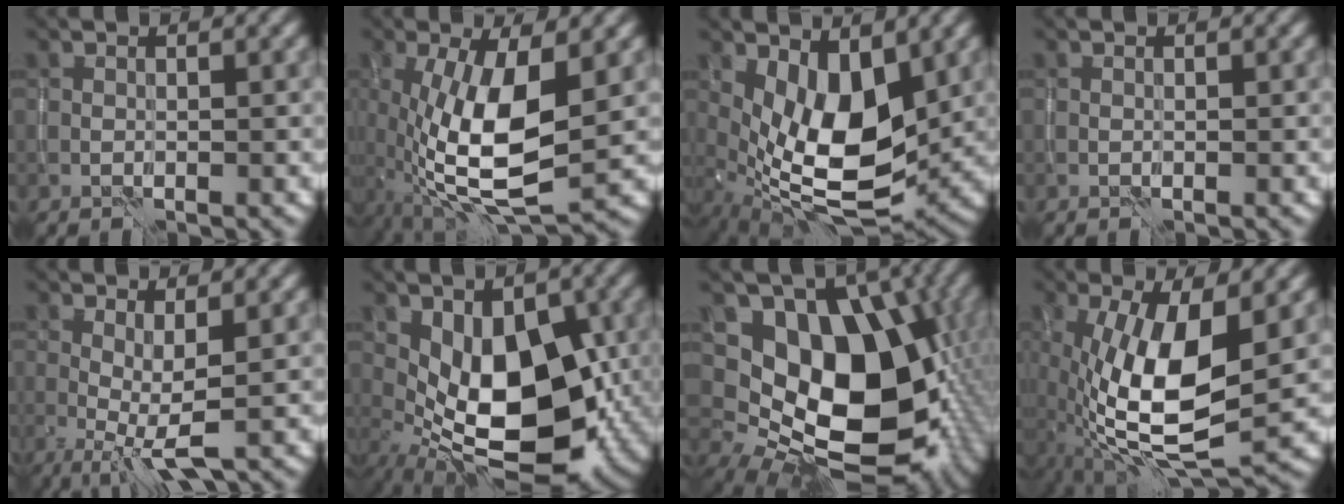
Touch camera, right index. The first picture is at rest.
{"total": 10.4, "force": [-0.8, 3.9, 9.6], "torque": [-0.195, -0.014, -0.015]}
{"total": 7.7, "force": [1.2, 3.8, 6.6], "torque": [-0.127, -0.016, 0.026]}
{"total": 0.0}
{"total": 4.0, "force": [-0.4, 1.0, 3.9], "torque": [-0.066, -0.009, -0.007]}
{"total": 10.8, "force": [-1.1, 6.1, 8.9], "torque": [-0.142, -0.008, -0.016]}
{"total": 15.3, "force": [0.9, 10.9, 10.7], "torque": [-0.149, -0.014, 0.018]}
{"total": 11.7, "force": [-0.8, 4.4, 10.8], "torque": [-0.208, -0.009, -0.020]}